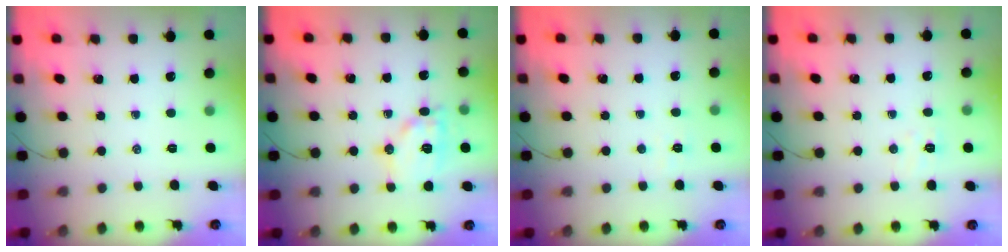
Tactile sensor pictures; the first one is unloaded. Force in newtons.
{"total": 12.7, "press": 12.7, "slide": 1.0}
{"total": 2.8, "press": 2.7, "slide": 0.8}
{"total": 3.8, "press": 3.6, "slide": 1.0}